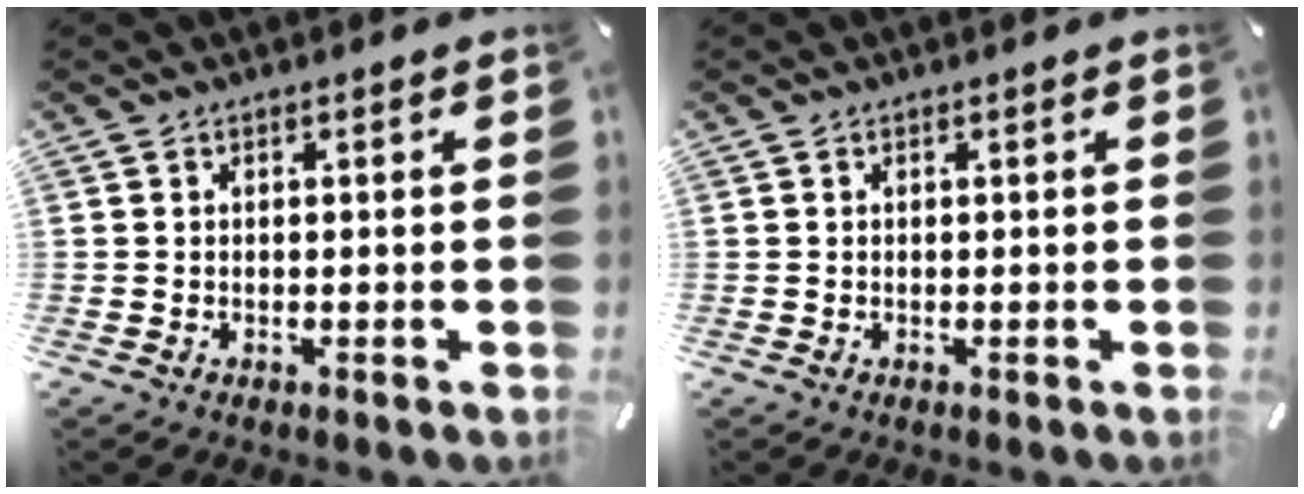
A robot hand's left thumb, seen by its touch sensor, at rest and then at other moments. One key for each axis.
{"total": 0.0}